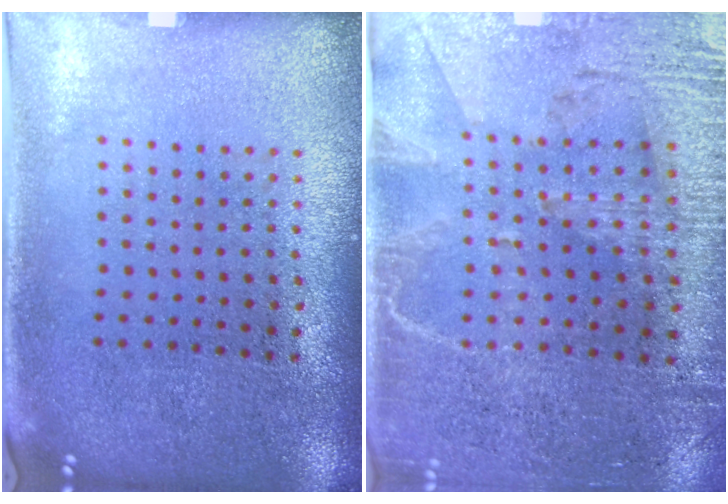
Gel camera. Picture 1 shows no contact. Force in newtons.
{"total": 3.3, "press": 3.0, "slide": 1.5}